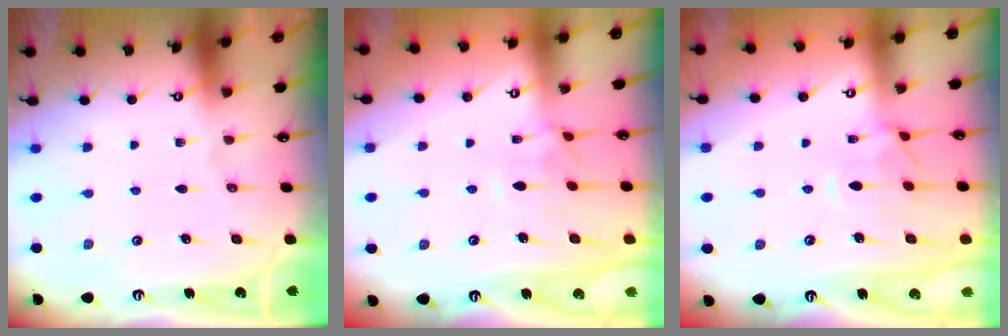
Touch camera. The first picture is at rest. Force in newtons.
{"total": 0.8, "press": 0.1, "slide": 0.7}
{"total": 1.8, "press": 1.5, "slide": 1.0}